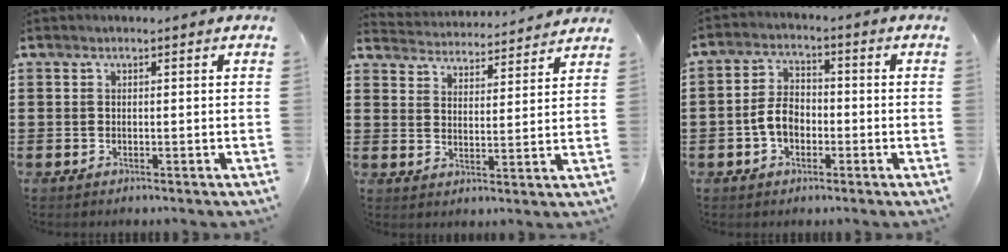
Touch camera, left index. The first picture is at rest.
{"total": 4.2, "force": [4.2, -0.1, -0.3], "torque": [-0.016, -0.033, 0.072]}
{"total": 5.4, "force": [-1.5, 3.5, 3.8], "torque": [-0.091, 0.003, -0.034]}